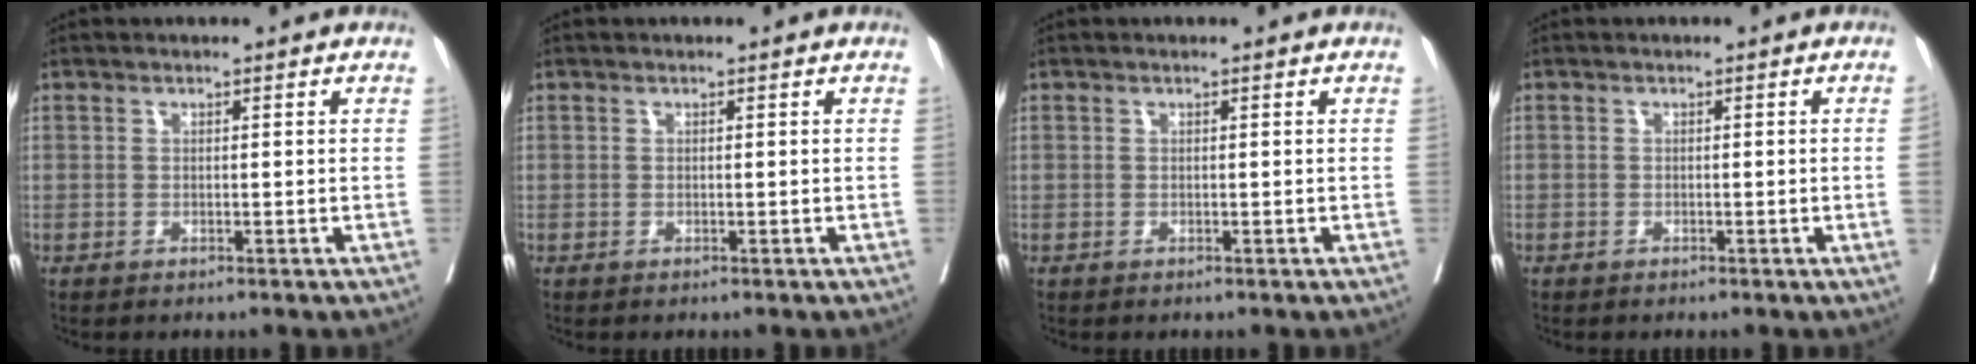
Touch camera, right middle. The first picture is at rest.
{"total": 0.0}
{"total": 0.0}
{"total": 0.8, "force": [-0.1, -0.3, 0.7], "torque": [-0.009, -0.001, -0.001]}